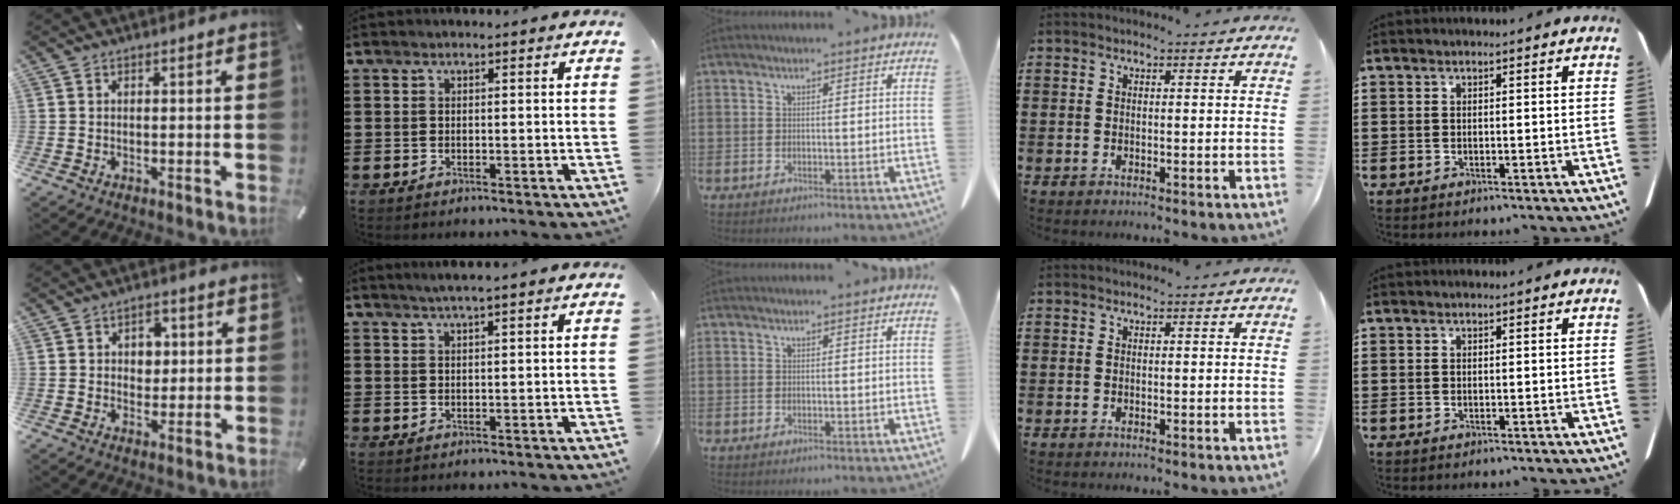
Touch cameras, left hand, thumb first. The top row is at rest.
{"thumb": {"total": 4.4, "force": [0.5, 3.7, 2.3], "torque": [-0.021, -0.003, -0.001]}, "index": {"total": 2.2, "force": [1.7, -0.2, 1.3], "torque": [-0.026, 0.003, 0.032]}}